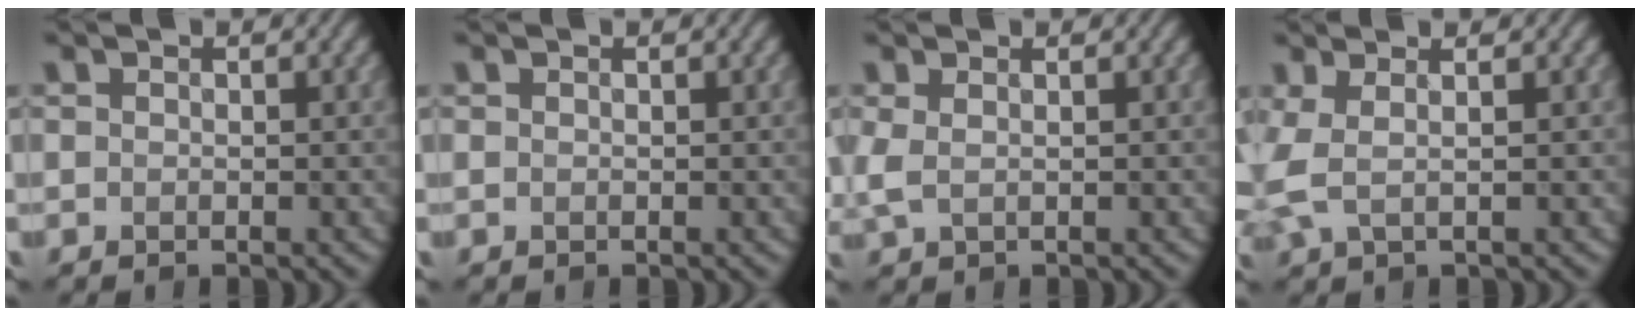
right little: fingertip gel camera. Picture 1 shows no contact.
{"total": 0.0}
{"total": 1.6, "force": [0.4, 0.6, 1.4], "torque": [-0.035, 0.003, 0.006]}
{"total": 2.8, "force": [0.2, 0.9, 2.7], "torque": [-0.064, 0.007, -0.002]}